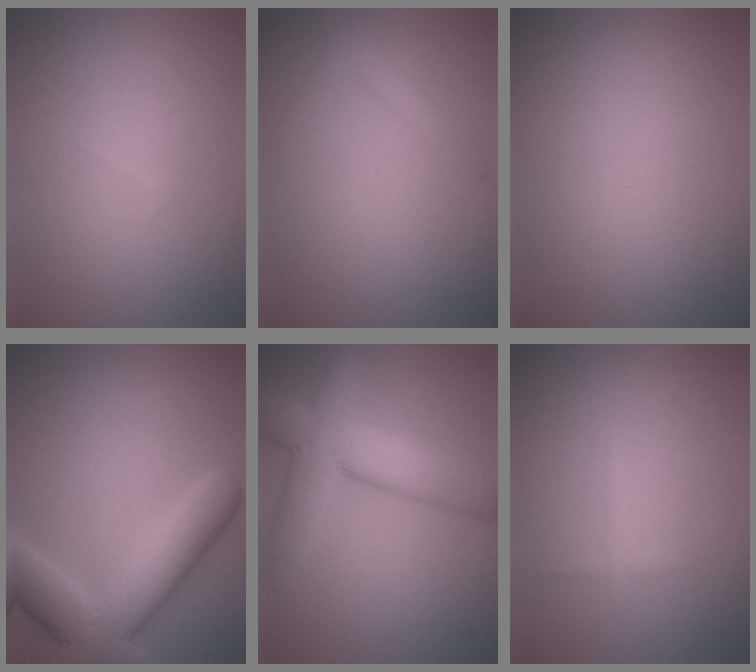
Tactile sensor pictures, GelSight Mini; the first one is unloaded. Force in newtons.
{"total": 1.6, "press": 1.6, "slide": 0.1}
{"total": 0.0}
{"total": 8.4, "press": 8.4, "slide": 0.6}
{"total": 8.4, "press": 8.4, "slide": 0.6}
{"total": 0.8, "press": 0.8, "slide": 0.1}